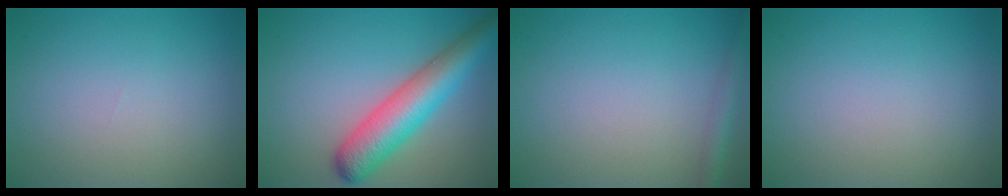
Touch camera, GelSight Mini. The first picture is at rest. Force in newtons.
{"total": 6.9, "press": 6.9, "slide": 0.3}
{"total": 1.9, "press": 1.9, "slide": 0.1}
{"total": 0.0}